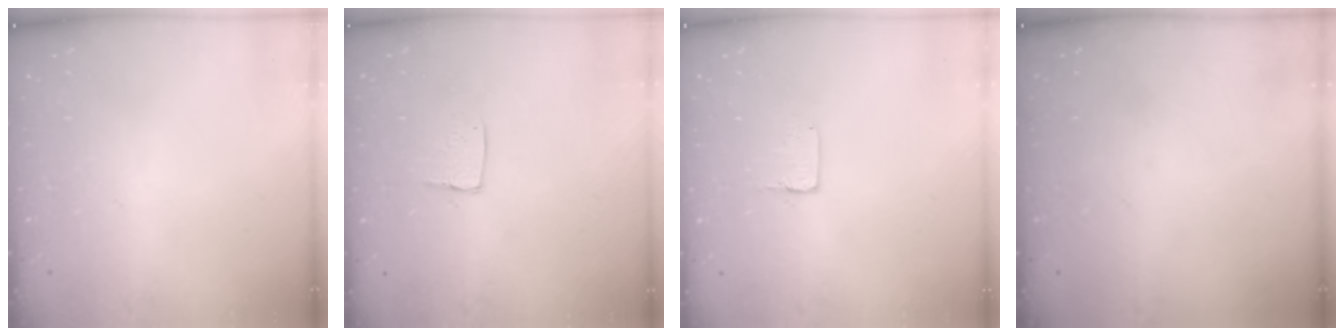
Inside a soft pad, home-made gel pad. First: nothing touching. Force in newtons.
{"total": 5.2, "press": 5.2, "slide": 0.4}
{"total": 2.0, "press": 2.0, "slide": 0.0}
{"total": 0.0}